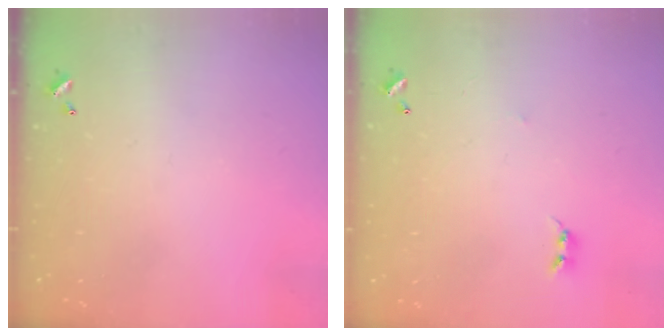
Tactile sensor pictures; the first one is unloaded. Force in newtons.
{"total": 2.2, "press": 2.2, "slide": 0.4}